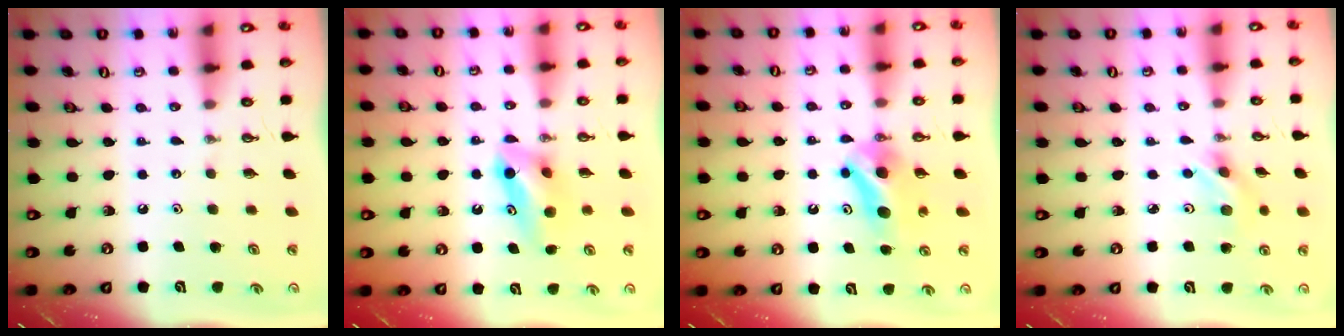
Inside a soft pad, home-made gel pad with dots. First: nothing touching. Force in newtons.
{"total": 8.3, "press": 8.2, "slide": 1.3}
{"total": 7.8, "press": 5.0, "slide": 6.0}
{"total": 3.8, "press": 3.8, "slide": 0.3}